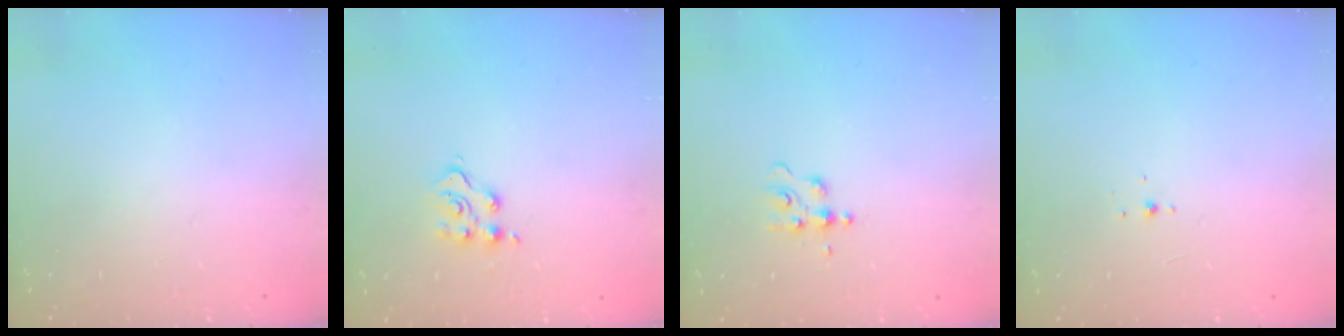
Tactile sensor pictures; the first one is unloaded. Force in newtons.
{"total": 4.7, "press": 4.6, "slide": 0.3}
{"total": 4.4, "press": 4.3, "slide": 0.6}
{"total": 2.0, "press": 1.9, "slide": 0.8}